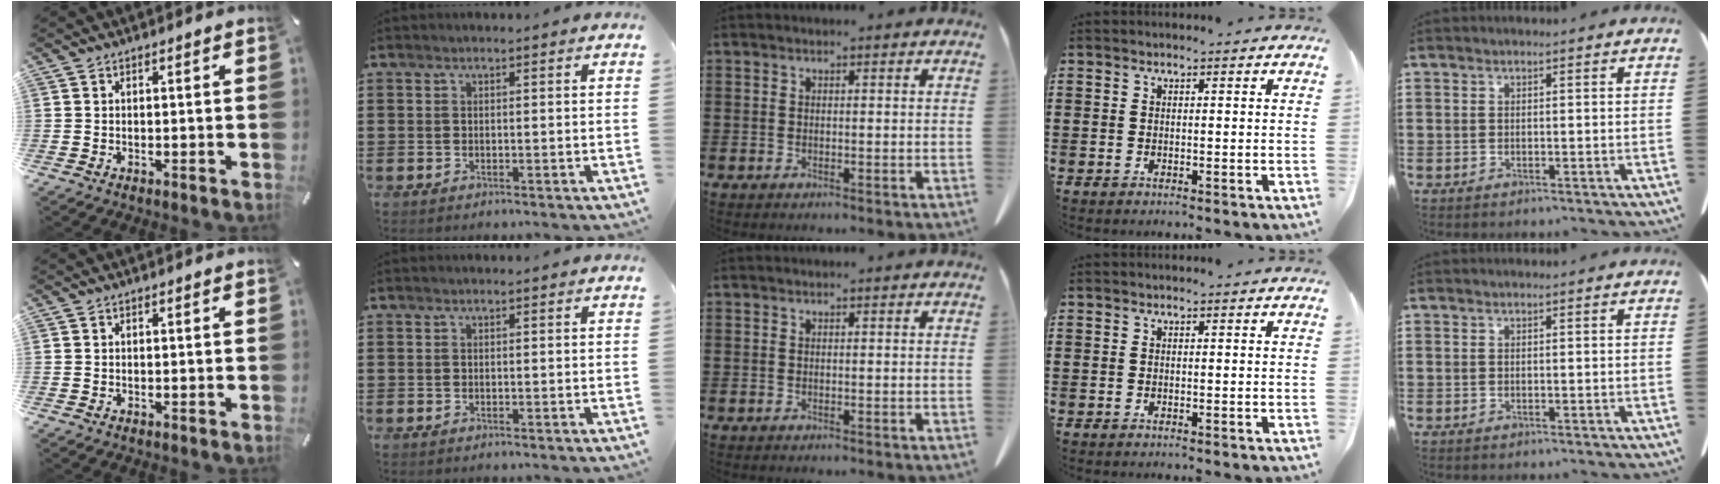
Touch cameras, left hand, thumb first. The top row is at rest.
{}